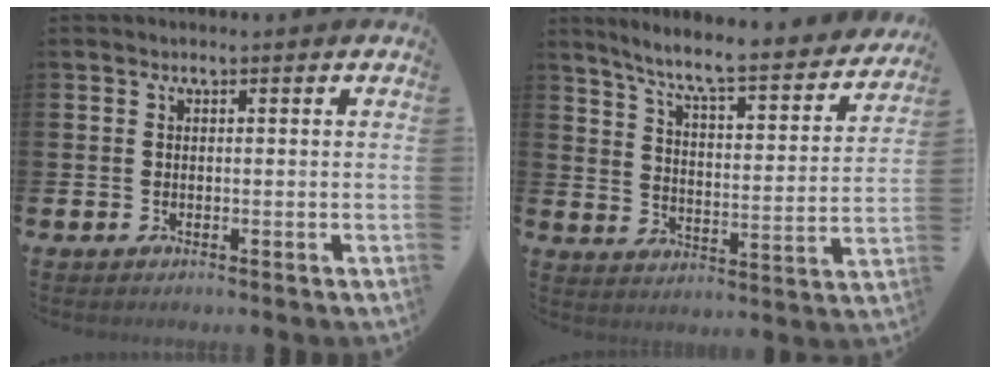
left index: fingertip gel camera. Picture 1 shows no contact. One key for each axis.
{"total": 7.3, "fx": 6.6, "fy": 0.6, "fz": 3.2, "tx": -0.083, "ty": -0.053, "tz": 0.105}